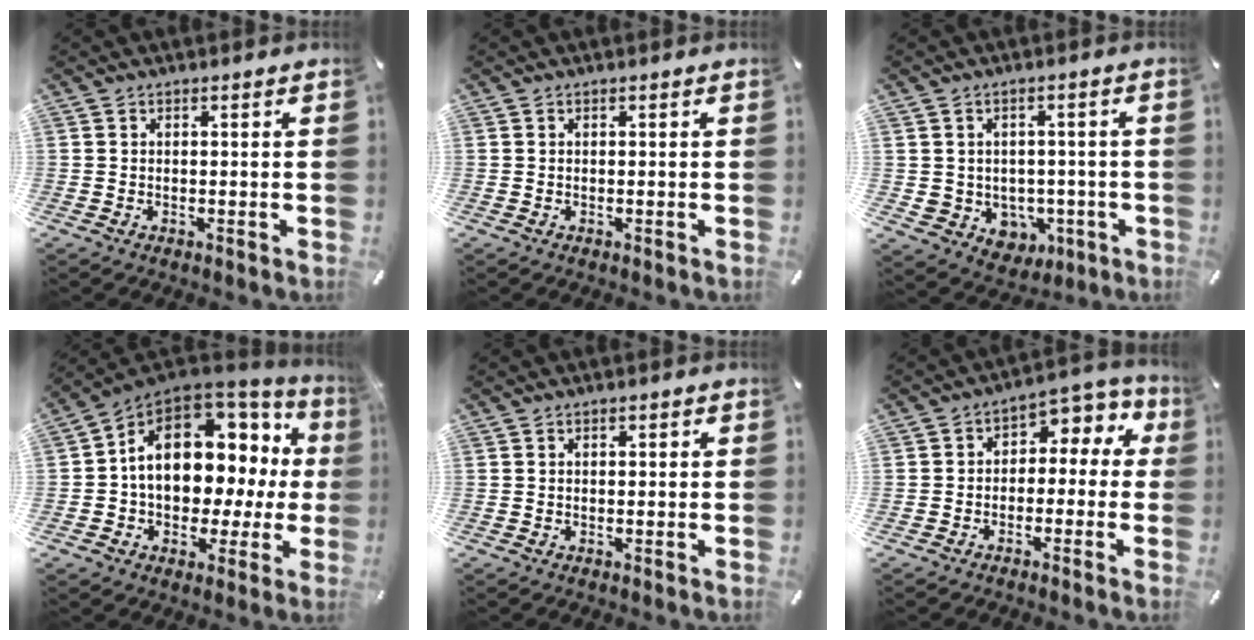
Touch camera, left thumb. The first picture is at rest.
{"total": 0.0}
{"total": 6.9, "force": [1.0, 6.7, 1.3], "torque": [-0.026, -0.017, 0.028]}
{"total": 14.2, "force": [2.8, 10.6, 9.0], "torque": [-0.133, -0.026, 0.052]}
{"total": 0.8, "force": [0.0, 0.5, 0.6], "torque": [-0.011, 0.004, -0.002]}
{"total": 5.2, "force": [-0.7, 4.2, 3.0], "torque": [-0.041, 0.011, -0.020]}